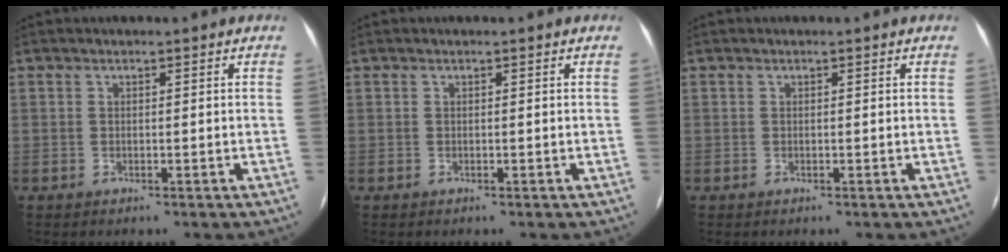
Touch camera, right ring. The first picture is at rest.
{"total": 0.0}
{"total": 0.0}